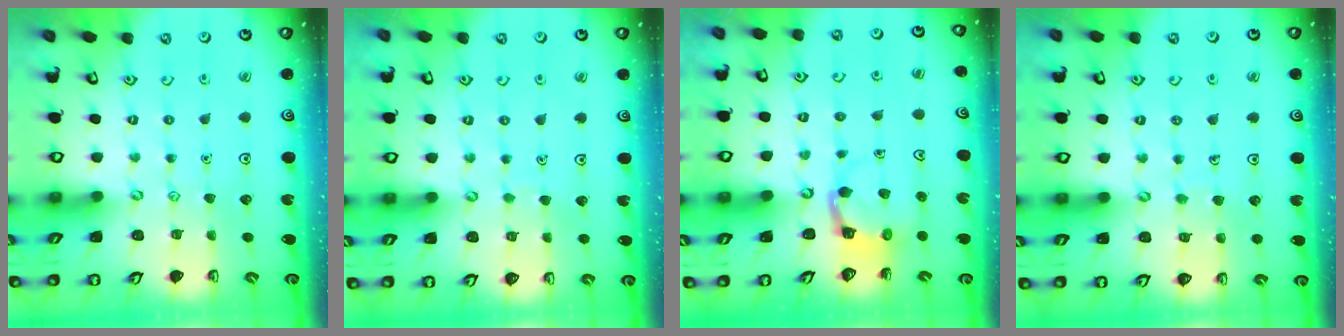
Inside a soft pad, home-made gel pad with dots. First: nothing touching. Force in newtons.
{"total": 1.4, "press": 1.4, "slide": 0.1}
{"total": 3.9, "press": 3.9, "slide": 0.2}
{"total": 5.4, "press": 5.4, "slide": 0.4}